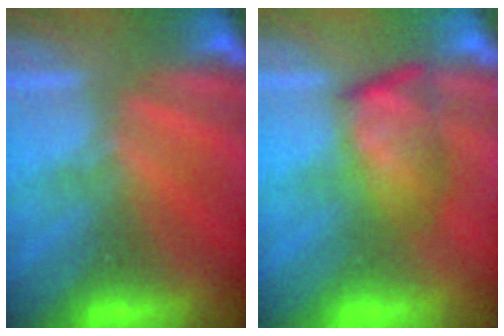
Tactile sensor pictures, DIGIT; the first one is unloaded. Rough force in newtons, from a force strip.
{"total": 4.3}